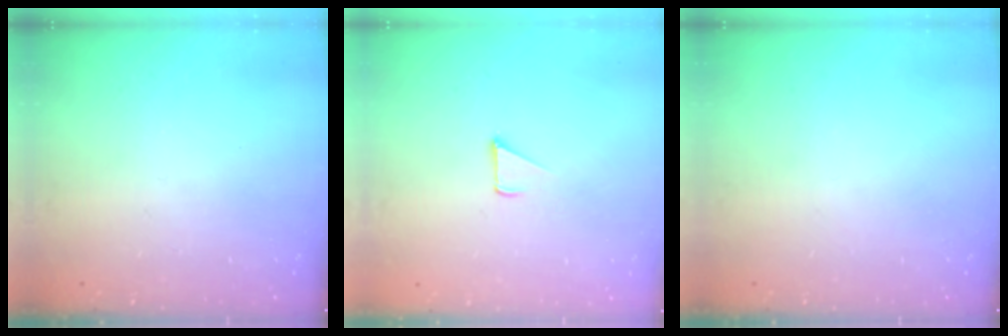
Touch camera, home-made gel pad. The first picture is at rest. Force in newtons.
{"total": 2.3, "press": 2.3, "slide": 0.2}
{"total": 0.0}